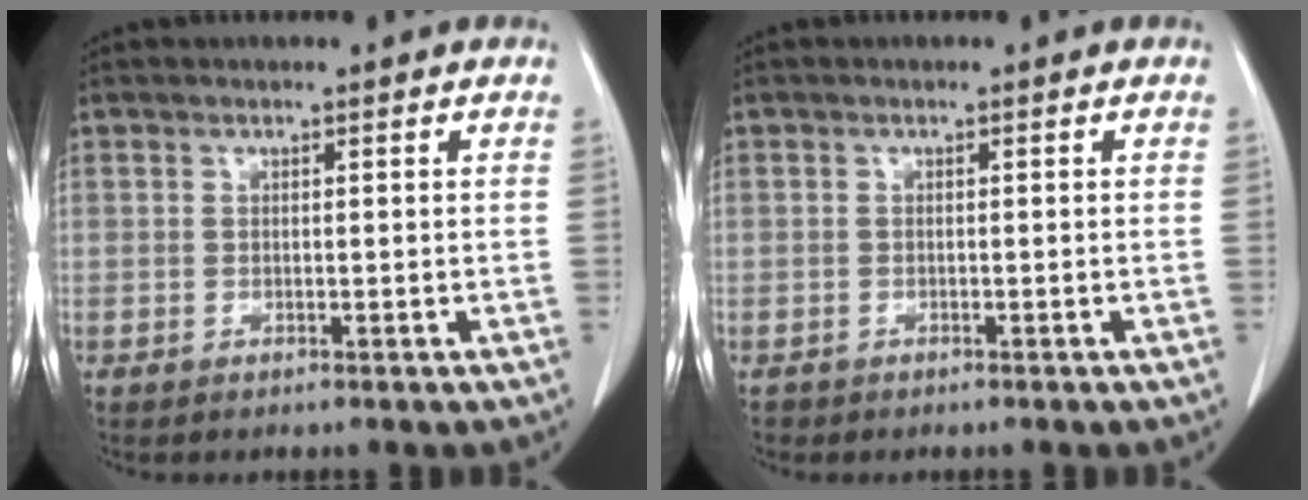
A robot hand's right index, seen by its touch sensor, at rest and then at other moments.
{"total": 0.6, "force": [-0.3, 0.5, -0.1], "torque": [-0.007, 0.003, -0.005]}